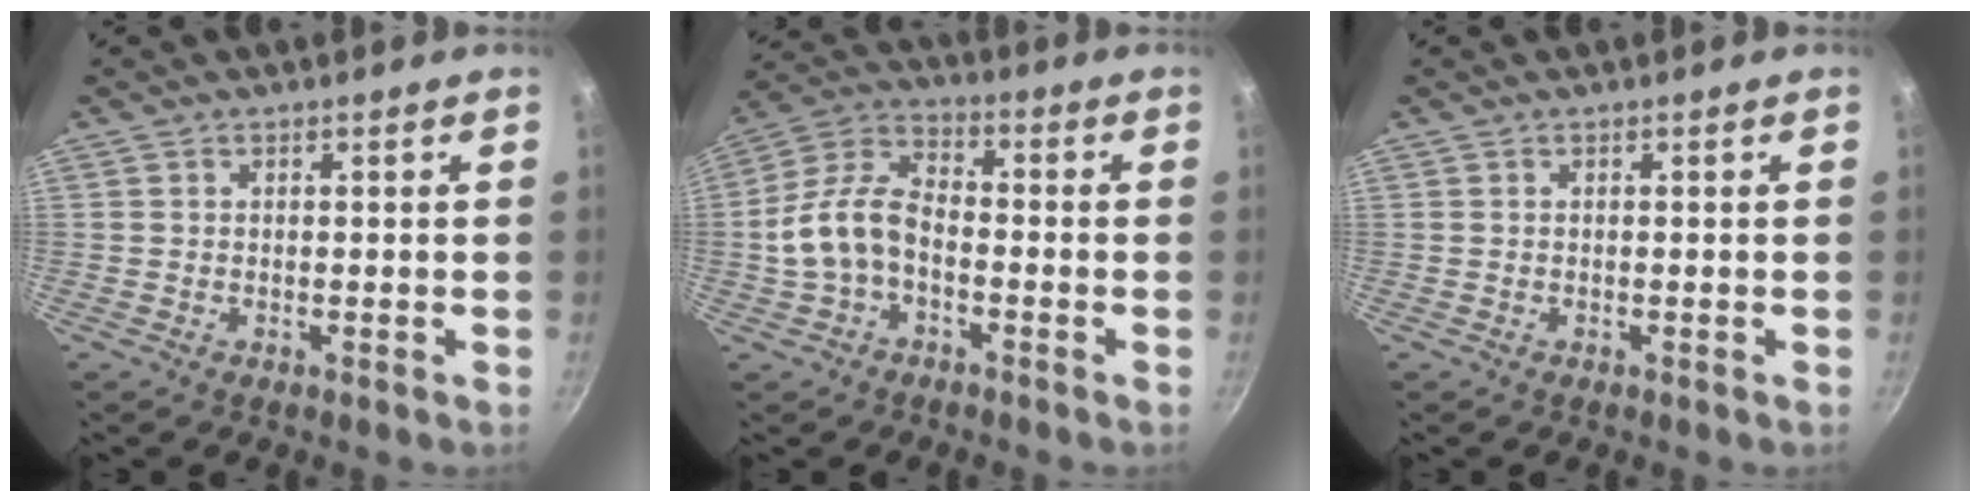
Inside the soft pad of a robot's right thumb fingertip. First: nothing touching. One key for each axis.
{"total": 10.9, "fx": -2.5, "fy": 6.7, "fz": 8.2, "tx": -0.145, "ty": 0.046, "tz": -0.060}
{"total": 0.0}